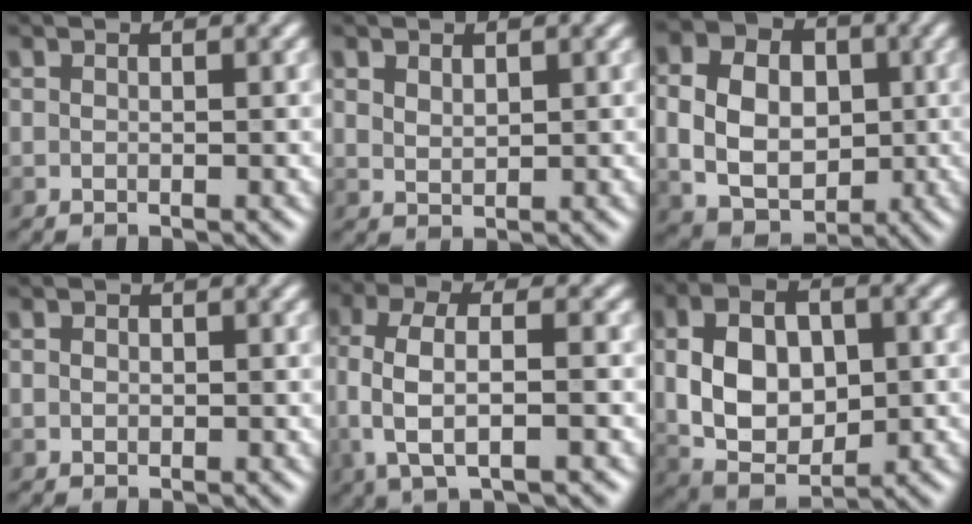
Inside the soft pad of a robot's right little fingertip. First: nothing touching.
{"total": 1.3, "force": [0.8, 0.7, 0.7], "torque": [-0.016, -0.002, 0.019]}
{"total": 8.7, "force": [0.1, 6.9, 5.4], "torque": [-0.096, 0.002, -0.001]}
{"total": 0.7, "force": [0.0, 0.6, 0.3], "torque": [-0.003, -0.004, -0.002]}
{"total": 5.4, "force": [-0.3, 2.0, 5.0], "torque": [-0.101, 0.006, -0.009]}
{"total": 9.0, "force": [0.0, 5.6, 7.1], "torque": [-0.137, 0.001, -0.003]}